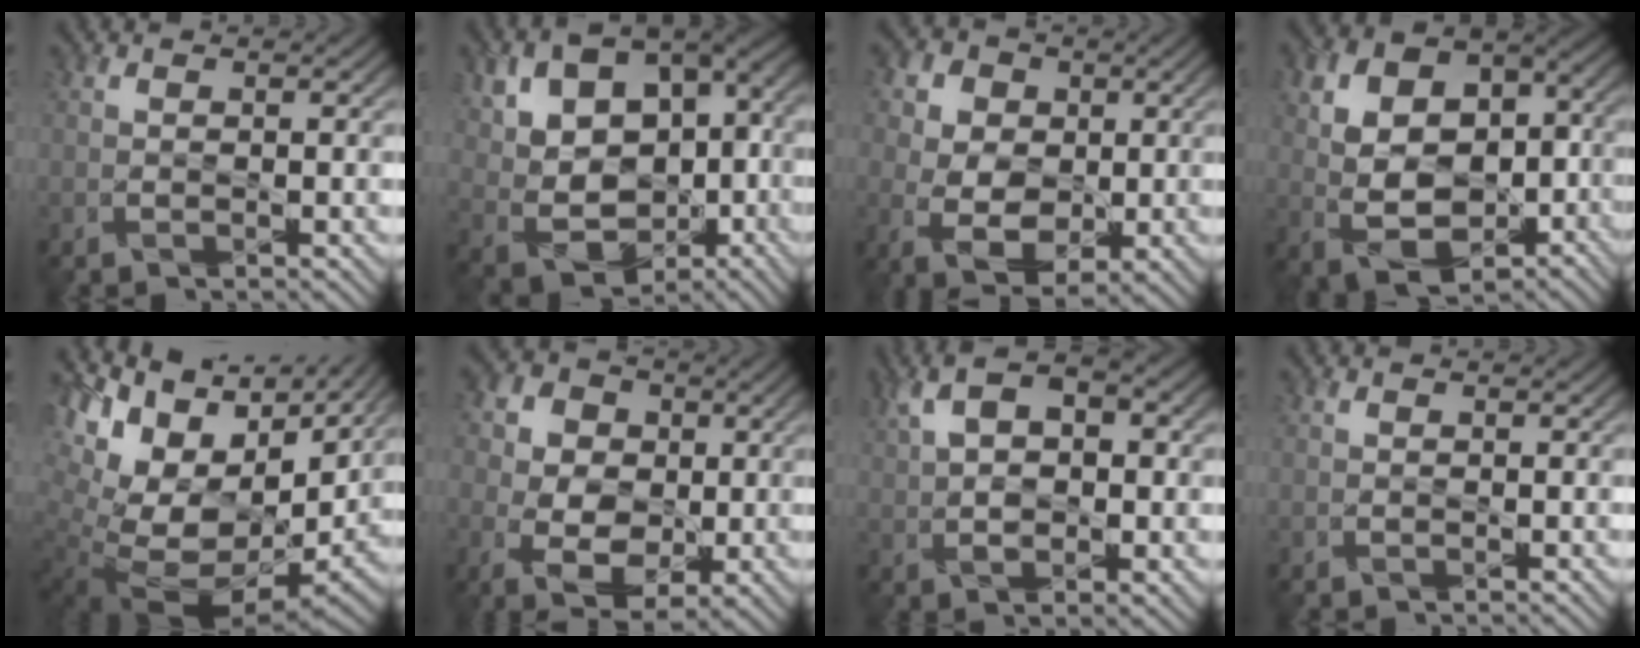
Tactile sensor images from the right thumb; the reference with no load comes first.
{"total": 12.4, "force": [0.9, 8.8, 8.8], "torque": [-0.170, -0.004, 0.022]}
{"total": 8.0, "force": [1.4, 6.3, 4.7], "torque": [-0.115, 0.010, 0.013]}
{"total": 11.0, "force": [-0.4, 7.4, 8.1], "torque": [-0.154, -0.002, -0.003]}
{"total": 17.1, "force": [2.8, 11.5, 12.4], "torque": [-0.200, -0.009, 0.092]}
{"total": 8.4, "force": [0.1, 6.7, 5.0], "torque": [-0.121, -0.004, 0.000]}
{"total": 9.4, "force": [2.6, 4.8, 7.6], "torque": [-0.149, 0.009, 0.037]}
{"total": 0.0}